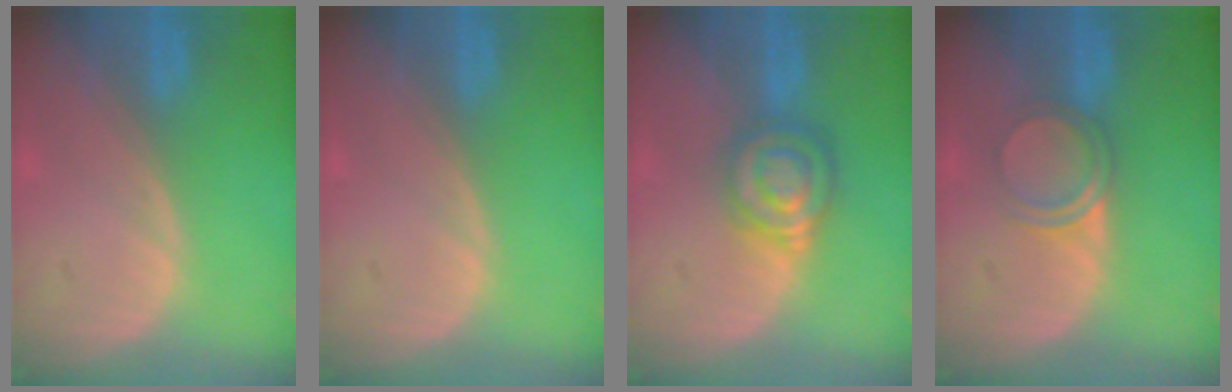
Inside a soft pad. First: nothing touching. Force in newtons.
{"total": 0.0}
{"total": 6.0, "press": 5.9, "slide": 1.0}
{"total": 3.6, "press": 3.3, "slide": 1.2}